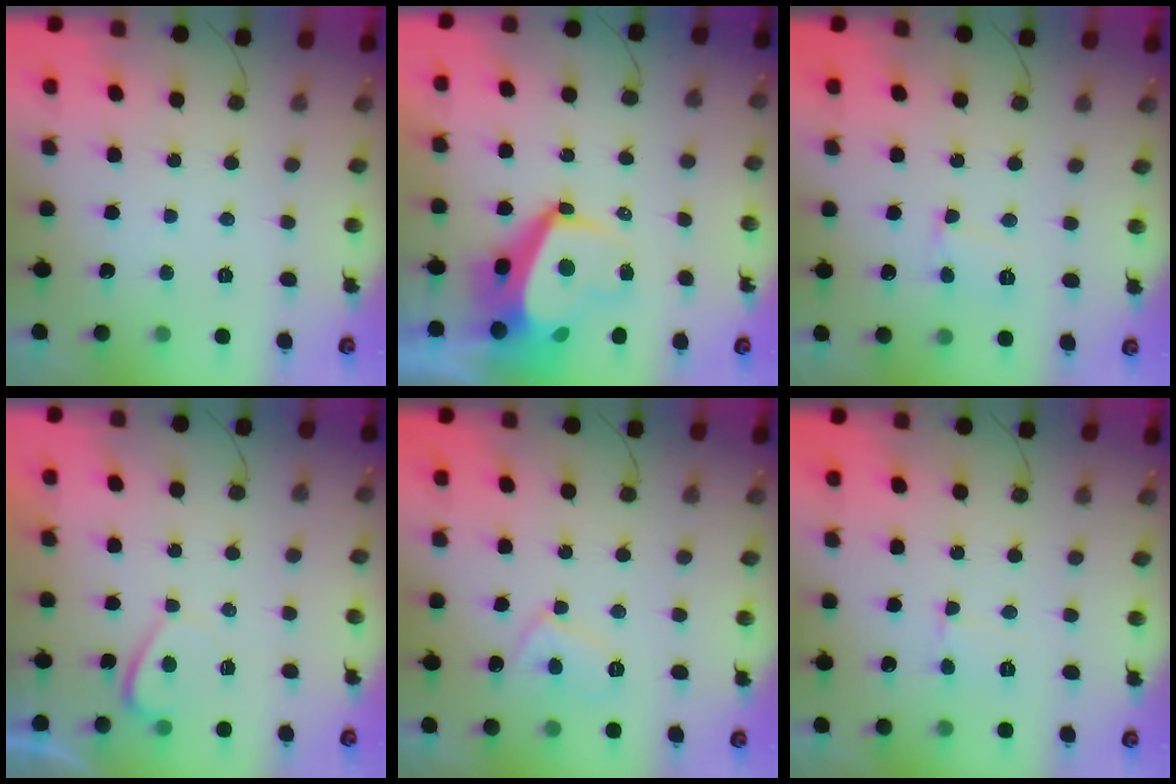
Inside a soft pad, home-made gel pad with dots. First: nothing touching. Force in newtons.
{"total": 10.1, "press": 10.0, "slide": 1.4}
{"total": 3.8, "press": 3.8, "slide": 0.3}
{"total": 2.1, "press": 2.0, "slide": 0.7}
{"total": 7.0, "press": 7.0, "slide": 0.8}
{"total": 5.5, "press": 5.5, "slide": 0.5}